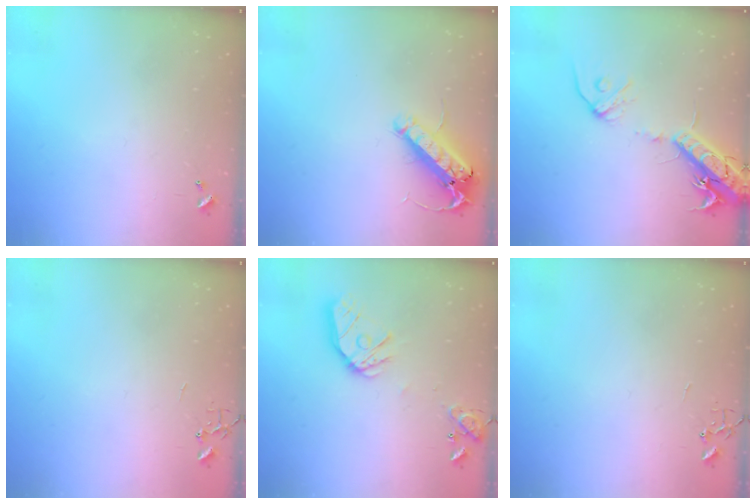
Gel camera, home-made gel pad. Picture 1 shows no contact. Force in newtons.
{"total": 15.2, "press": 15.0, "slide": 2.7}
{"total": 17.2, "press": 16.9, "slide": 3.1}
{"total": 0.0}
{"total": 15.4, "press": 15.3, "slide": 2.1}
{"total": 0.0}